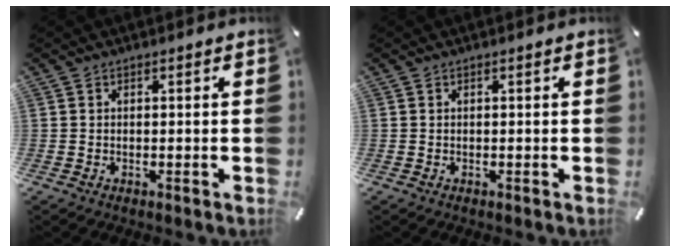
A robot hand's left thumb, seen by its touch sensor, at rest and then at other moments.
{"total": 0.0}